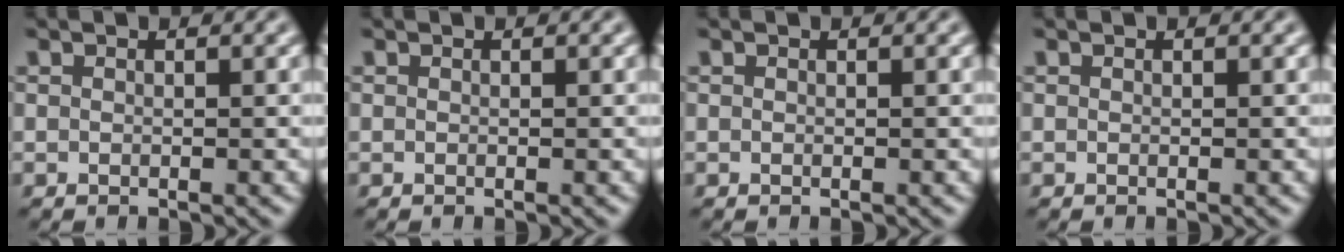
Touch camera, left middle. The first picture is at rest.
{"total": 0.0}
{"total": 0.0}
{"total": 0.0}